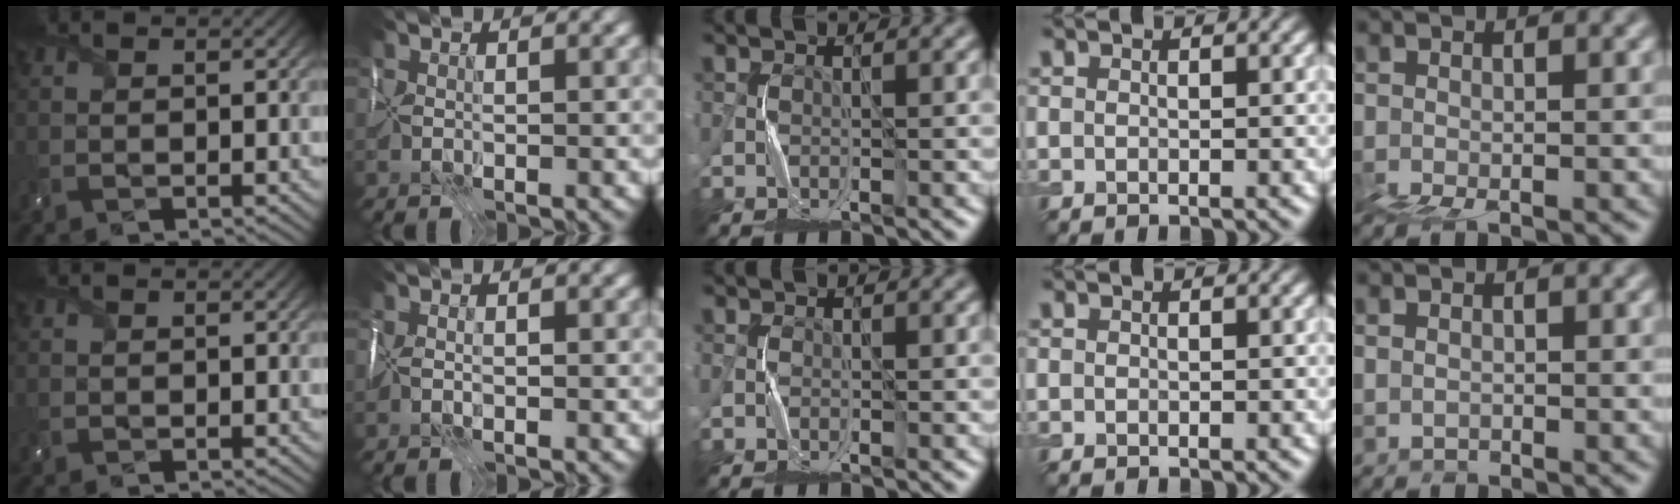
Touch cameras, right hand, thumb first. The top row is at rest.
{"index": {"total": 1.6, "force": [-0.1, 1.0, 1.3], "torque": [-0.028, -0.003, -0.004]}, "little": {"total": 1.8, "force": [1.0, -0.7, -1.3], "torque": [0.037, 0.000, 0.023]}}